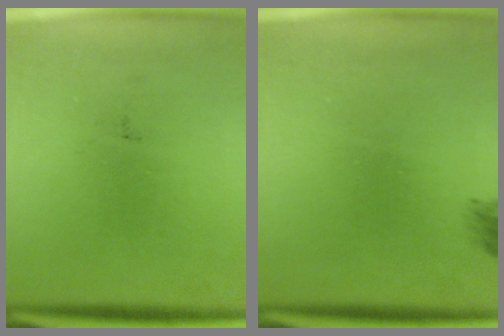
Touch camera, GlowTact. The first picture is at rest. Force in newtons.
{"total": 1.2}